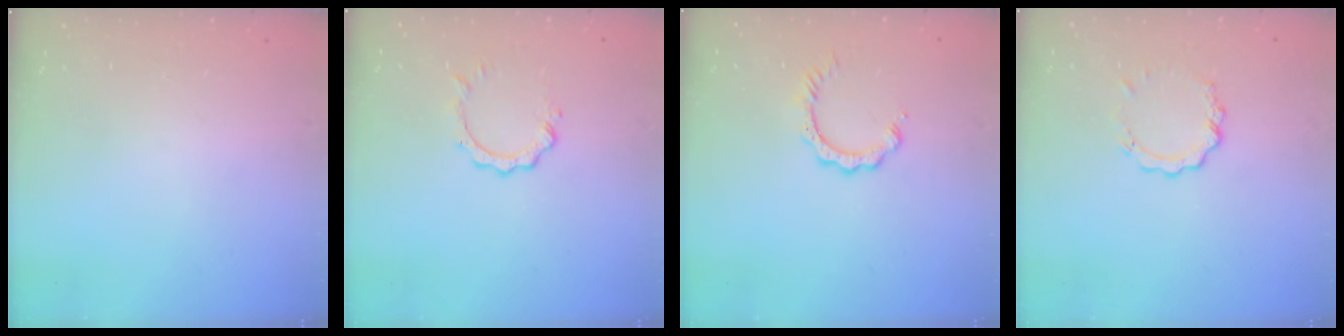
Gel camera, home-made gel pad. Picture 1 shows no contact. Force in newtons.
{"total": 3.3, "press": 3.2, "slide": 0.3}
{"total": 4.3, "press": 4.3, "slide": 0.2}
{"total": 6.0, "press": 6.0, "slide": 0.5}